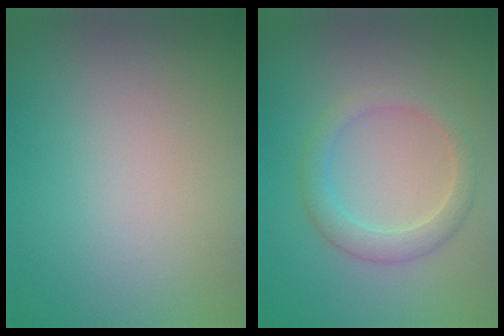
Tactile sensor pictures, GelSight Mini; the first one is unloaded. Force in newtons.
{"total": 2.7, "press": 2.7, "slide": 0.1}